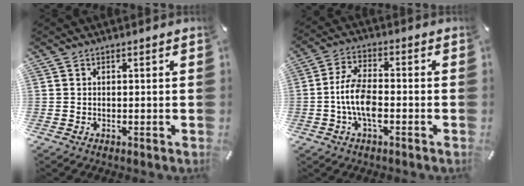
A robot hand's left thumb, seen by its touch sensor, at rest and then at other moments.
{"total": 9.1, "force": [-2.1, 4.3, 7.7], "torque": [-0.152, 0.009, -0.036]}